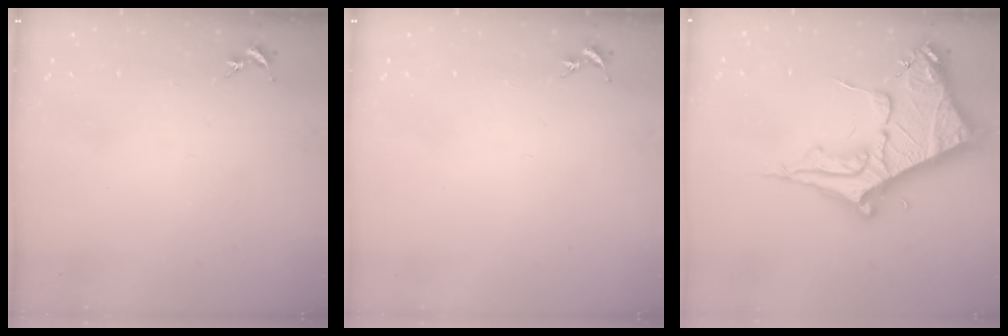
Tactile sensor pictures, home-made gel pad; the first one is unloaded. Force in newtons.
{"total": 0.0}
{"total": 10.6, "press": 10.6, "slide": 1.2}